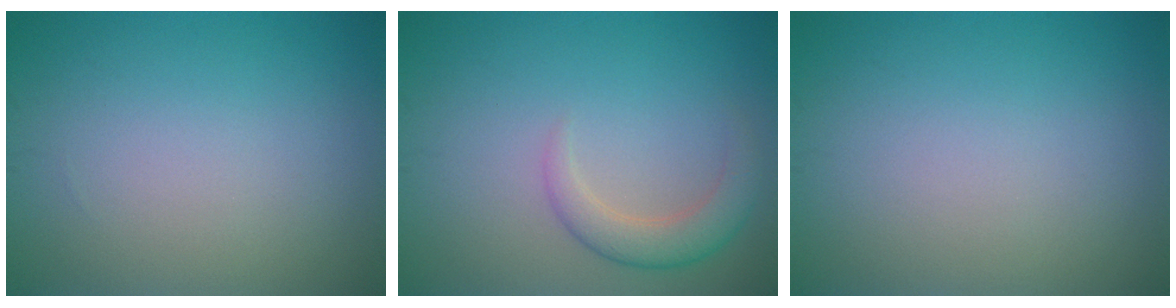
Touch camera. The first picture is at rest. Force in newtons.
{"total": 3.1, "press": 3.1, "slide": 0.3}
{"total": 0.0}